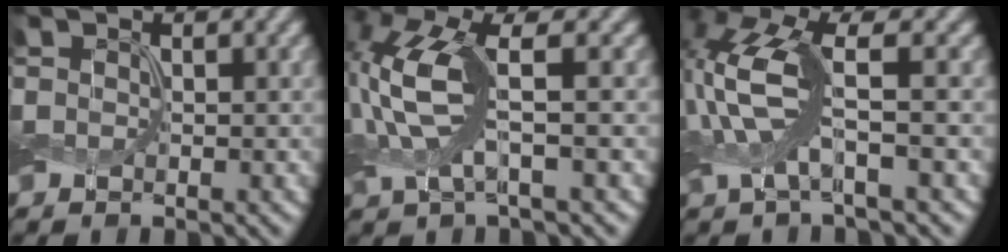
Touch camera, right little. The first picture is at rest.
{"total": 6.3, "force": [-0.3, 2.1, 5.9], "torque": [-0.152, 0.005, -0.006]}
{"total": 5.6, "force": [-0.9, 1.7, 5.3], "torque": [-0.143, 0.002, -0.018]}